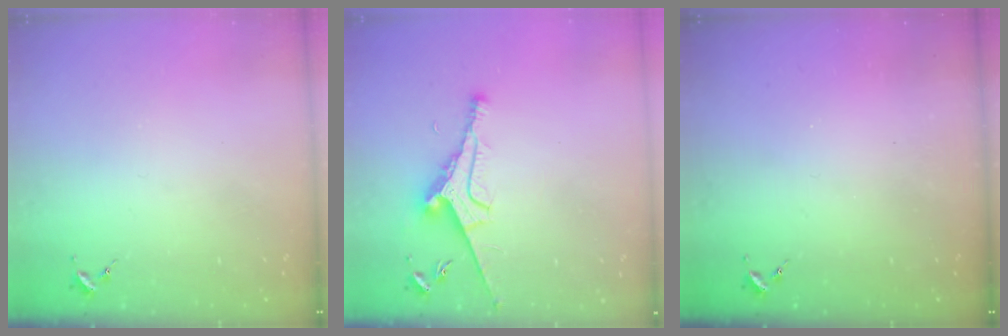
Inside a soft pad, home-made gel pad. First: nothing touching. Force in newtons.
{"total": 8.8, "press": 8.7, "slide": 1.4}
{"total": 0.0}